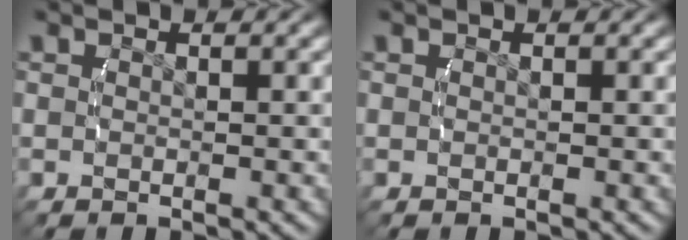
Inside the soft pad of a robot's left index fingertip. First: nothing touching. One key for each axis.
{"total": 0.0}